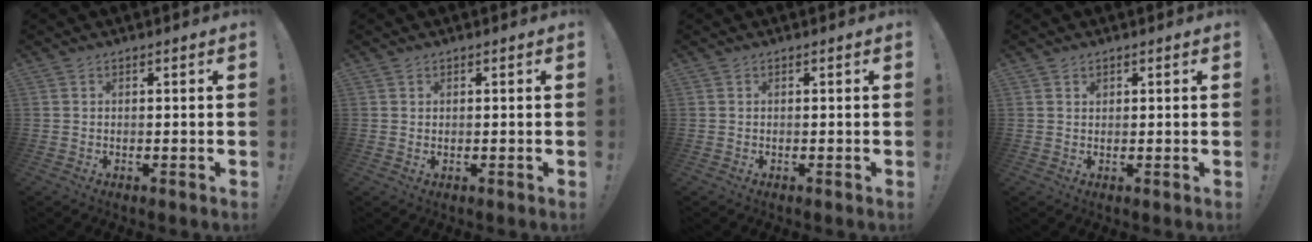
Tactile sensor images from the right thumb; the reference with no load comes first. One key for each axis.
{"total": 0.6, "fx": 0.6, "fy": 0.2, "fz": 0.0, "tx": 0.005, "ty": -0.003, "tz": 0.010}
{"total": 0.0}
{"total": 0.8, "fx": 0.5, "fy": 0.6, "fz": 0.1, "tx": 0.007, "ty": -0.003, "tz": 0.008}